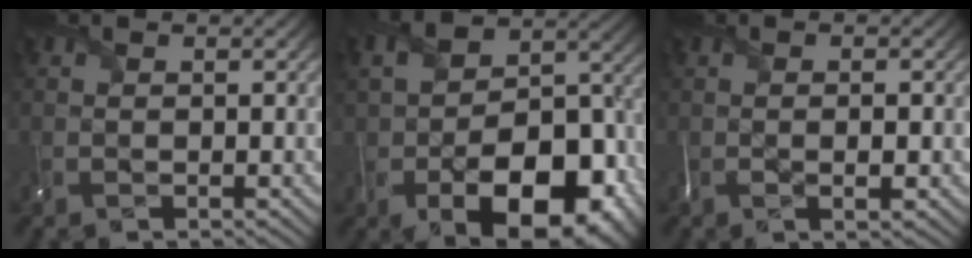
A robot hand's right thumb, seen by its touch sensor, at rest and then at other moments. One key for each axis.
{"total": 15.5, "fx": -5.9, "fy": 9.1, "fz": 11.1, "tx": -0.167, "ty": -0.034, "tz": -0.087}
{"total": 2.0, "fx": -0.6, "fy": 0.2, "fz": 1.9, "tx": -0.031, "ty": -0.005, "tz": -0.012}